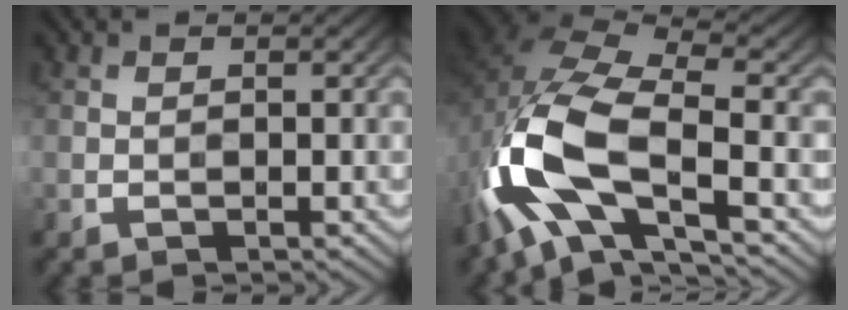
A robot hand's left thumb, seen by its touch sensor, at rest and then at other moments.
{"total": 15.1, "force": [-5.1, 7.2, 12.3], "torque": [-0.283, -0.023, -0.102]}